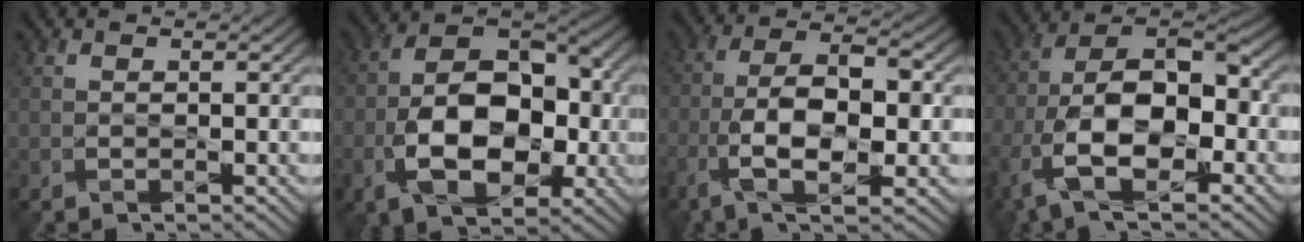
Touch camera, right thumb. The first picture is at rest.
{"total": 12.4, "force": [-3.1, 7.6, 9.3], "torque": [-0.170, -0.003, -0.060]}
{"total": 11.0, "force": [-3.3, 4.7, 9.4], "torque": [-0.185, 0.000, -0.060]}
{"total": 14.9, "force": [-5.5, 7.9, 11.4], "torque": [-0.234, -0.025, -0.107]}